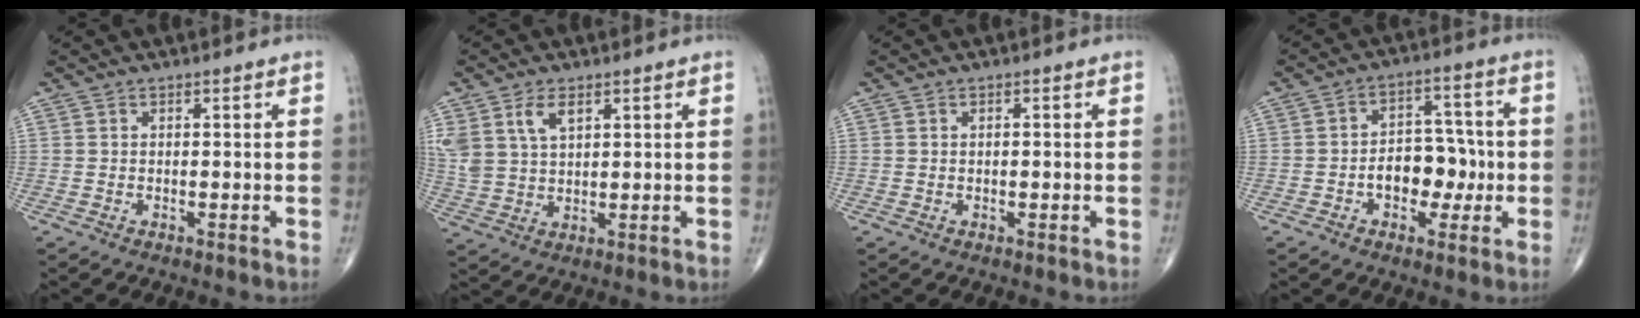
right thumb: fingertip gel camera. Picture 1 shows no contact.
{"total": 7.7, "force": [3.8, 4.3, 5.1], "torque": [-0.103, -0.009, 0.084]}
{"total": 0.5, "force": [0.0, 0.2, 0.5], "torque": [-0.011, 0.001, 0.002]}
{"total": 9.3, "force": [-1.9, 6.4, 6.5], "torque": [-0.060, 0.032, -0.032]}